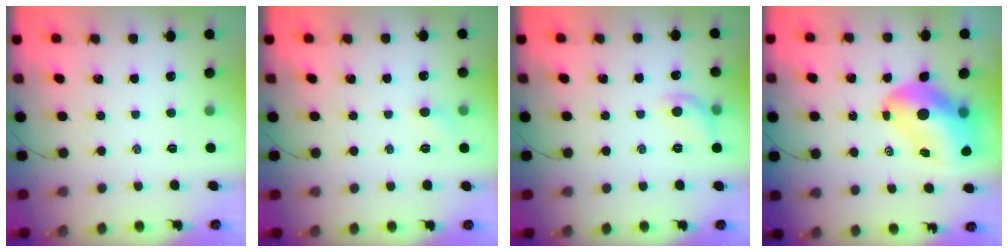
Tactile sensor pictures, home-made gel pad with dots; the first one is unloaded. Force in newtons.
{"total": 4.2, "press": 4.0, "slide": 1.4}
{"total": 7.0, "press": 6.9, "slide": 1.3}
{"total": 13.7, "press": 13.1, "slide": 4.0}